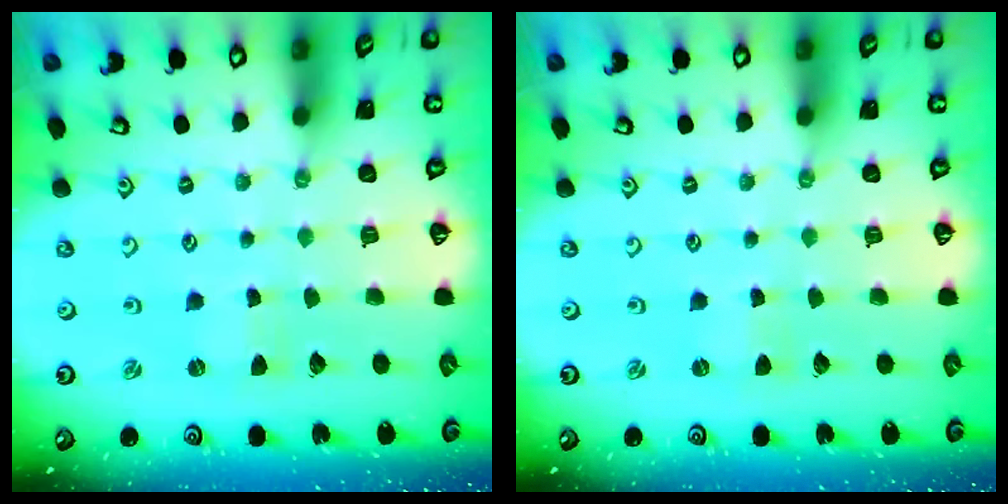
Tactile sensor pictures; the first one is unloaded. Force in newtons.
{"total": 0.0}